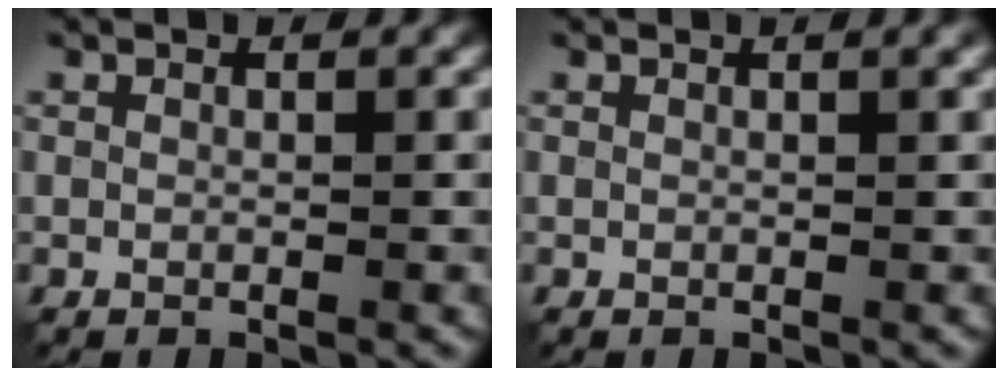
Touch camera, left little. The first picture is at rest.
{"total": 1.2, "force": [0.7, 0.3, 1.0], "torque": [-0.008, 0.006, 0.007]}